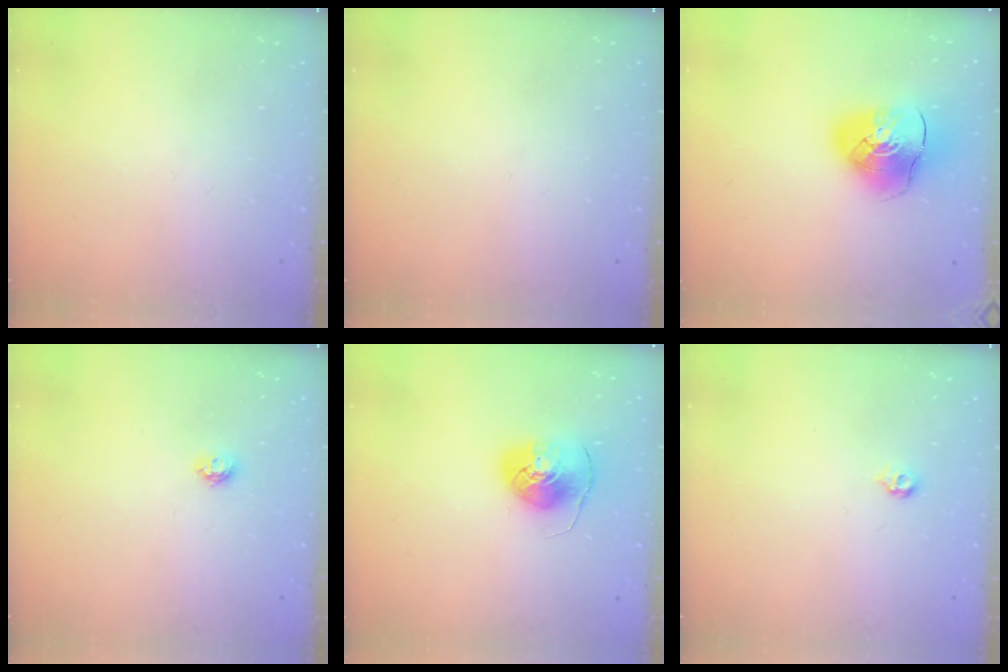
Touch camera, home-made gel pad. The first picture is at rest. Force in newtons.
{"total": 0.0}
{"total": 12.7, "press": 12.5, "slide": 1.8}
{"total": 4.6, "press": 4.6, "slide": 0.5}
{"total": 9.2, "press": 9.1, "slide": 1.0}
{"total": 4.2, "press": 4.1, "slide": 0.8}